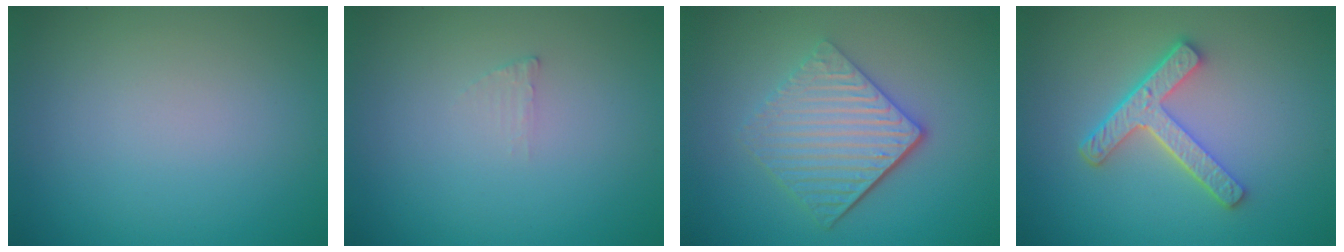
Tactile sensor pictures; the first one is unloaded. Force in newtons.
{"total": 0.6, "press": 0.6, "slide": 0.1}
{"total": 5.4, "press": 3.8, "slide": 3.8}
{"total": 4.4, "press": 3.3, "slide": 3.0}